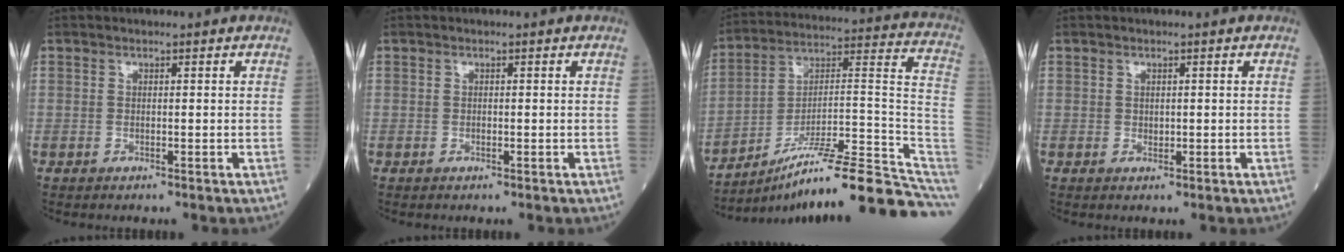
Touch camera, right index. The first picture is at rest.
{"total": 0.0}
{"total": 23.5, "force": [-18.5, 1.3, 14.4], "torque": [-0.132, 0.042, -0.286]}
{"total": 0.6, "force": [0.0, 0.5, 0.4], "torque": [-0.004, 0.000, -0.001]}